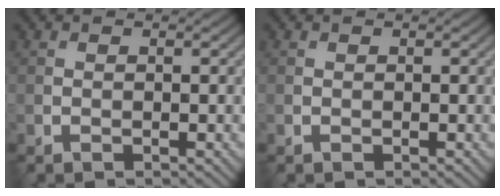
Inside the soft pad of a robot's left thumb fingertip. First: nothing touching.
{"total": 0.0}